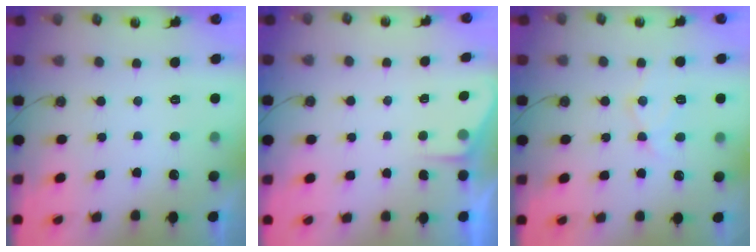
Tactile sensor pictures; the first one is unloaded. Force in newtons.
{"total": 2.2, "press": 2.2, "slide": 0.4}
{"total": 11.0, "press": 11.0, "slide": 0.8}